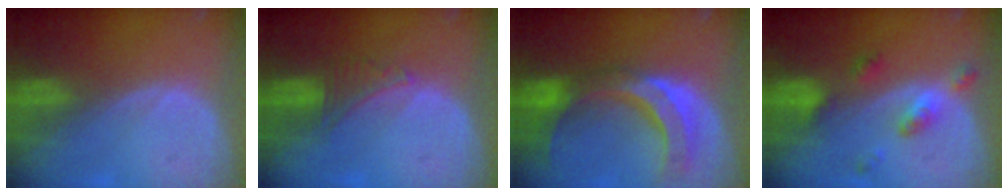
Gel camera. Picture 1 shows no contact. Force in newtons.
{"total": 2.9, "press": 2.9, "slide": 0.6}
{"total": 11.2, "press": 9.5, "slide": 5.9}
{"total": 5.2, "press": 4.7, "slide": 2.3}